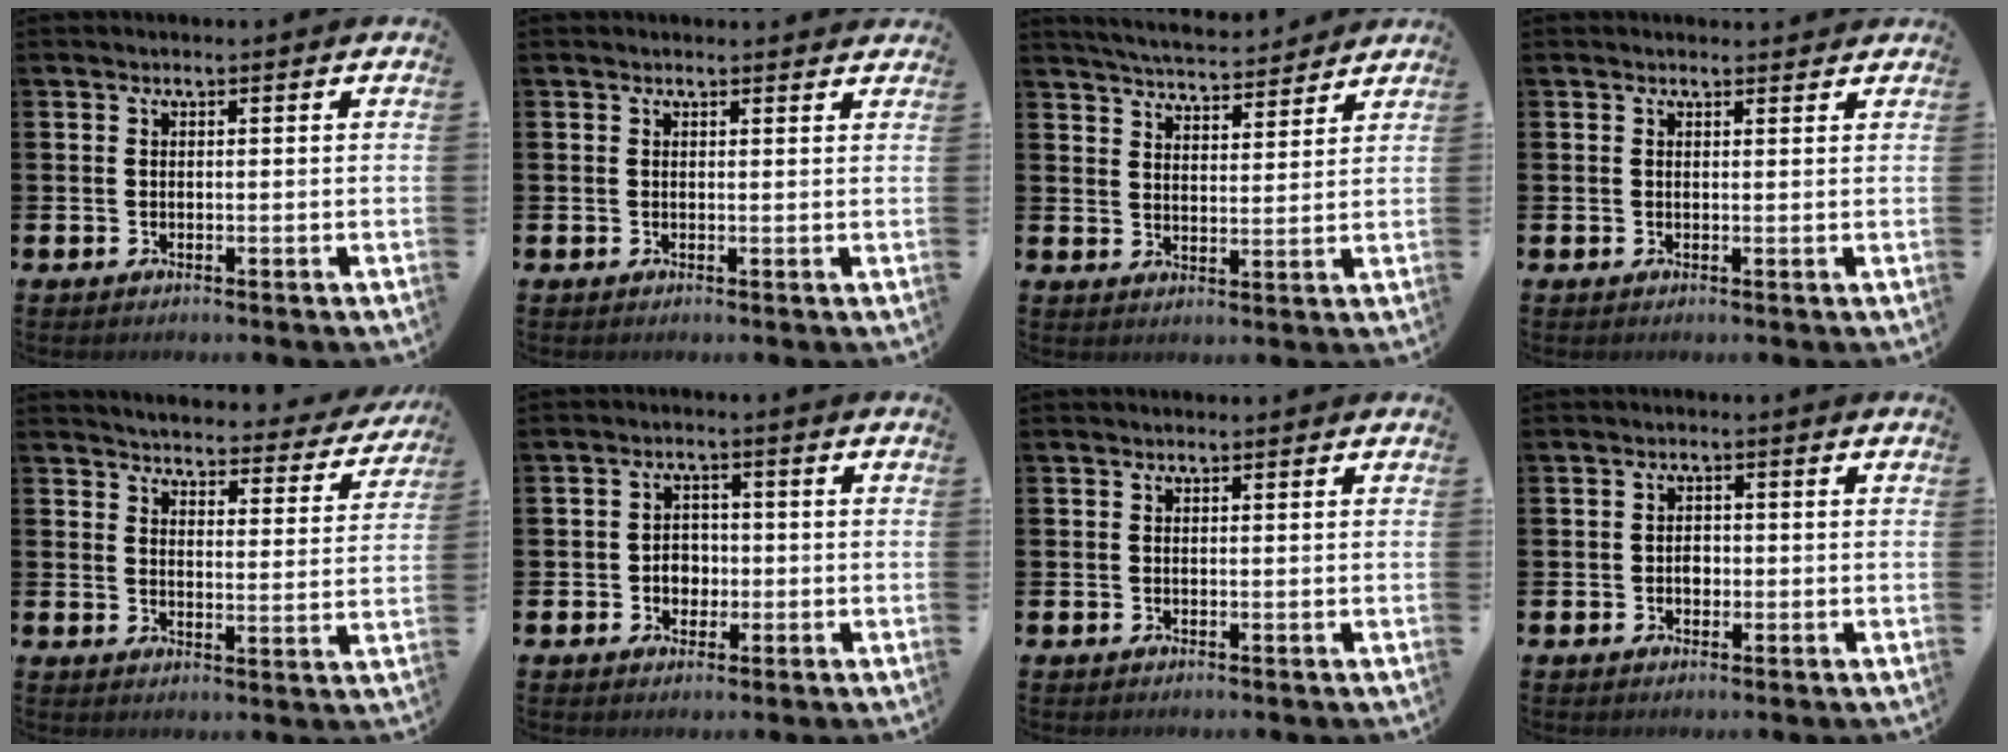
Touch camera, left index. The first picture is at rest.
{"total": 0.8, "force": [0.8, 0.1, 0.1], "torque": [0.009, -0.004, 0.013]}
{"total": 5.2, "force": [5.2, 0.4, 0.5], "torque": [-0.033, -0.031, 0.093]}
{"total": 0.8, "force": [0.8, 0.2, 0.1], "torque": [0.006, 0.000, 0.013]}
{"total": 4.1, "force": [4.0, 0.5, 0.3], "torque": [-0.020, -0.036, 0.064]}
{"total": 3.0, "force": [-0.5, 2.6, 1.3], "torque": [-0.020, 0.004, -0.017]}
{"total": 0.0}
{"total": 1.6, "force": [-0.3, 1.3, 0.9], "torque": [-0.007, 0.002, -0.009]}